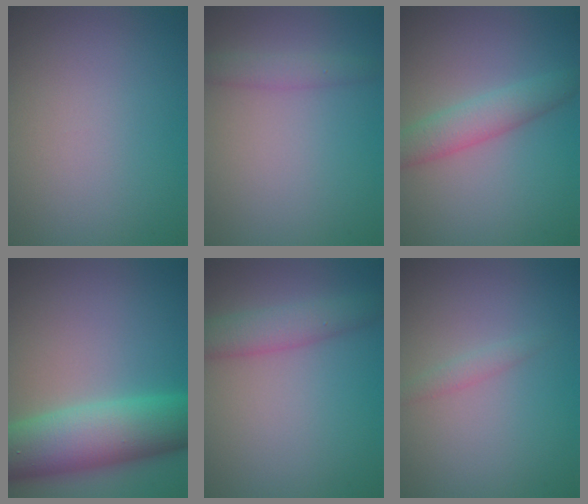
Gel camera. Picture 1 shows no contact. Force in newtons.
{"total": 1.7, "press": 1.7, "slide": 0.1}
{"total": 3.2, "press": 3.2, "slide": 0.1}
{"total": 10.1, "press": 10.1, "slide": 0.2}
{"total": 3.2, "press": 3.1, "slide": 0.2}
{"total": 0.9, "press": 0.9, "slide": 0.1}